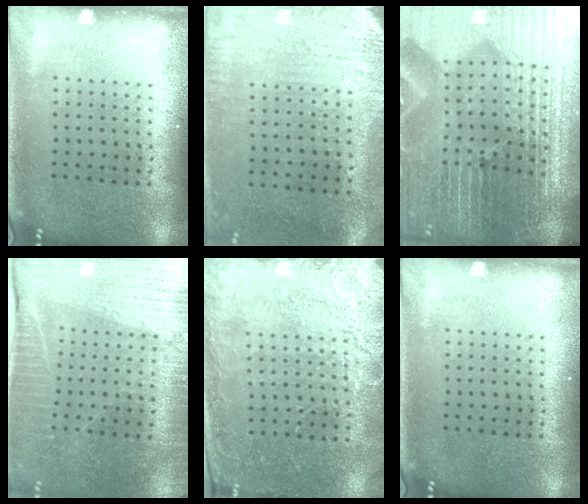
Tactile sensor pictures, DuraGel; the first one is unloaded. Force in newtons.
{"total": 3.1, "press": 2.5, "slide": 1.8}
{"total": 7.3, "press": 6.4, "slide": 3.5}
{"total": 3.5, "press": 3.4, "slide": 0.6}
{"total": 2.6, "press": 2.6, "slide": 0.3}
{"total": 0.0}